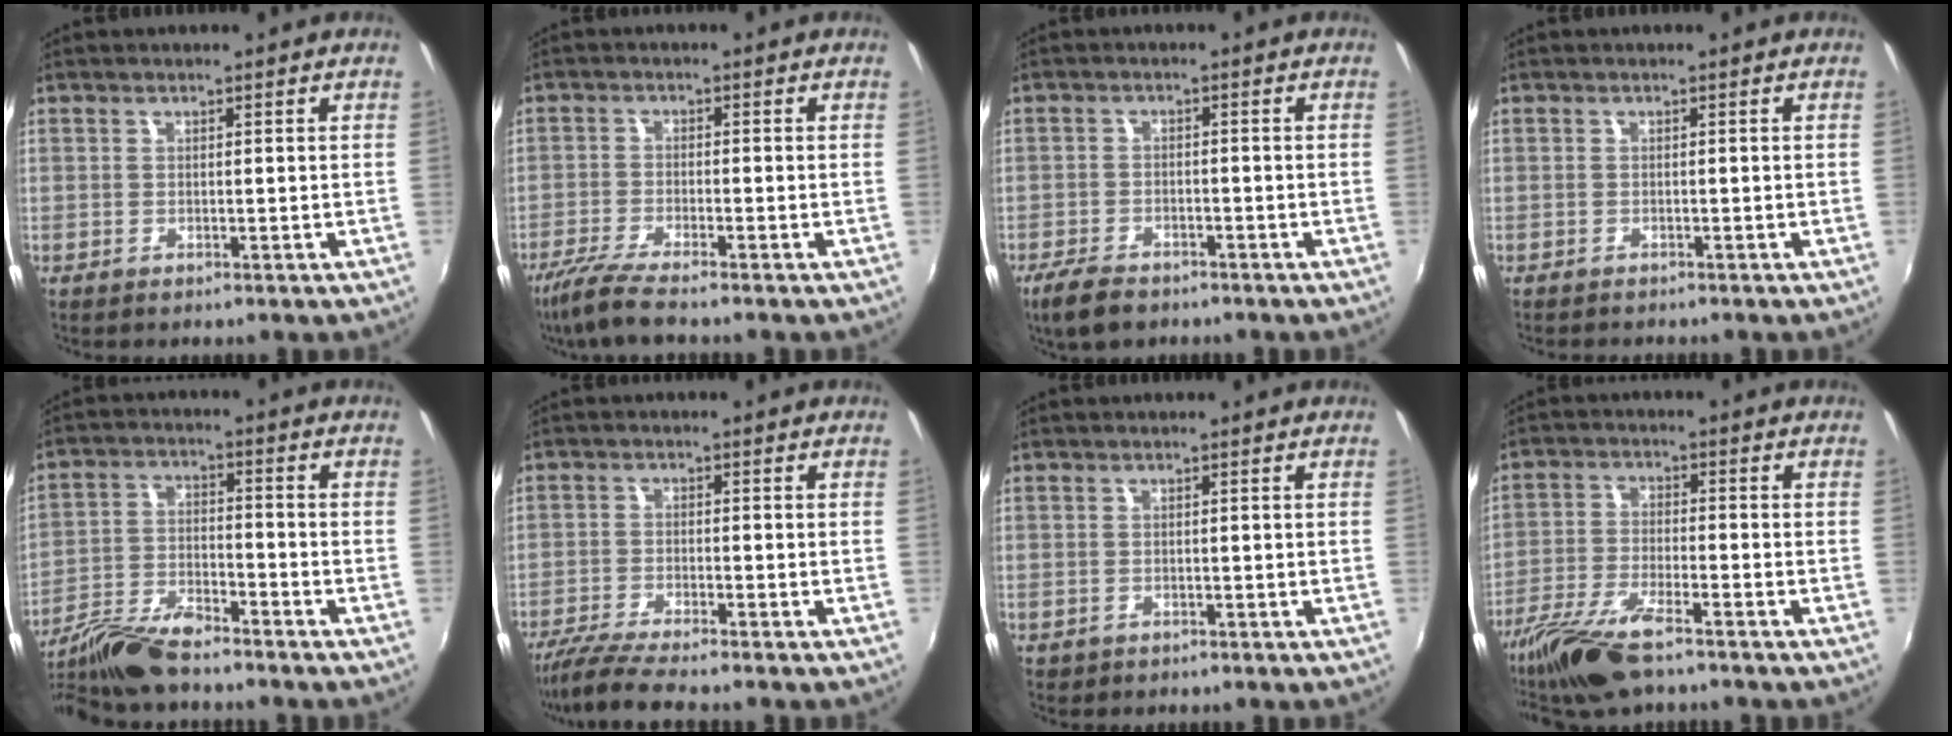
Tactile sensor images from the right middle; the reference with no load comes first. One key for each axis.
{"total": 6.8, "fx": -5.7, "fy": 0.1, "fz": 3.8, "tx": -0.096, "ty": -0.022, "tz": -0.105}
{"total": 6.3, "fx": -4.8, "fy": 2.8, "fz": 2.9, "tx": -0.083, "ty": -0.010, "tz": -0.088}
{"total": 1.2, "fx": -1.2, "fy": 0.2, "fz": 0.2, "tx": -0.007, "ty": -0.008, "tz": -0.019}
{"total": 11.8, "fx": -9.9, "fy": 2.4, "fz": 5.9, "tx": -0.126, "ty": -0.017, "tz": -0.188}
{"total": 7.4, "fx": -6.6, "fy": -0.1, "fz": 3.3, "tx": -0.090, "ty": -0.022, "tz": -0.121}
{"total": 1.0, "fx": -0.5, "fy": 0.8, "fz": 0.2, "tx": -0.007, "ty": -0.003, "tz": -0.005}
{"total": 11.1, "fx": -8.3, "fy": 2.4, "fz": 6.9, "tx": -0.160, "ty": -0.027, "tz": -0.164}